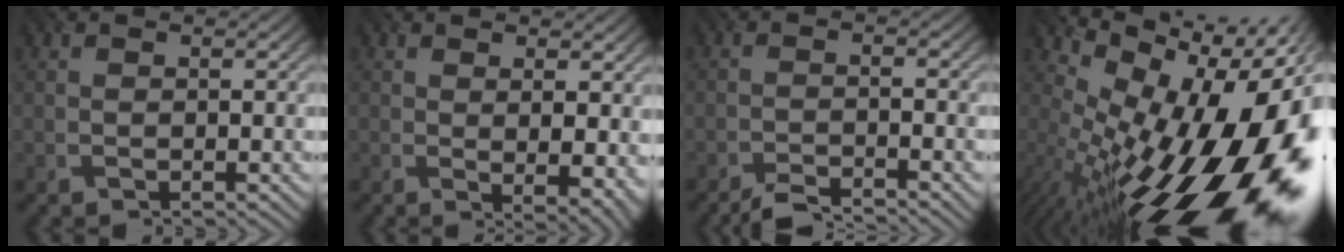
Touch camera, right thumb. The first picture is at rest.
{"total": 4.5, "force": [0.5, 1.4, 4.2], "torque": [-0.063, -0.011, 0.017]}
{"total": 4.1, "force": [-3.5, 0.5, 2.1], "torque": [-0.037, 0.004, -0.071]}
{"total": 21.8, "force": [-4.2, 10.4, 18.7], "torque": [-0.274, -0.038, -0.065]}